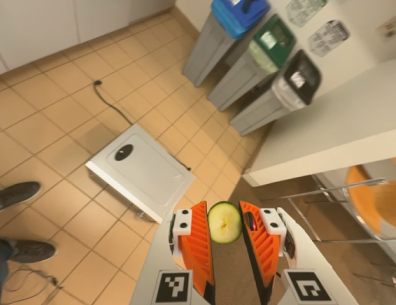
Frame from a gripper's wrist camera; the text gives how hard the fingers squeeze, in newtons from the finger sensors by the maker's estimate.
{"total": 6.5, "left": 6.5, "right": 6.5}